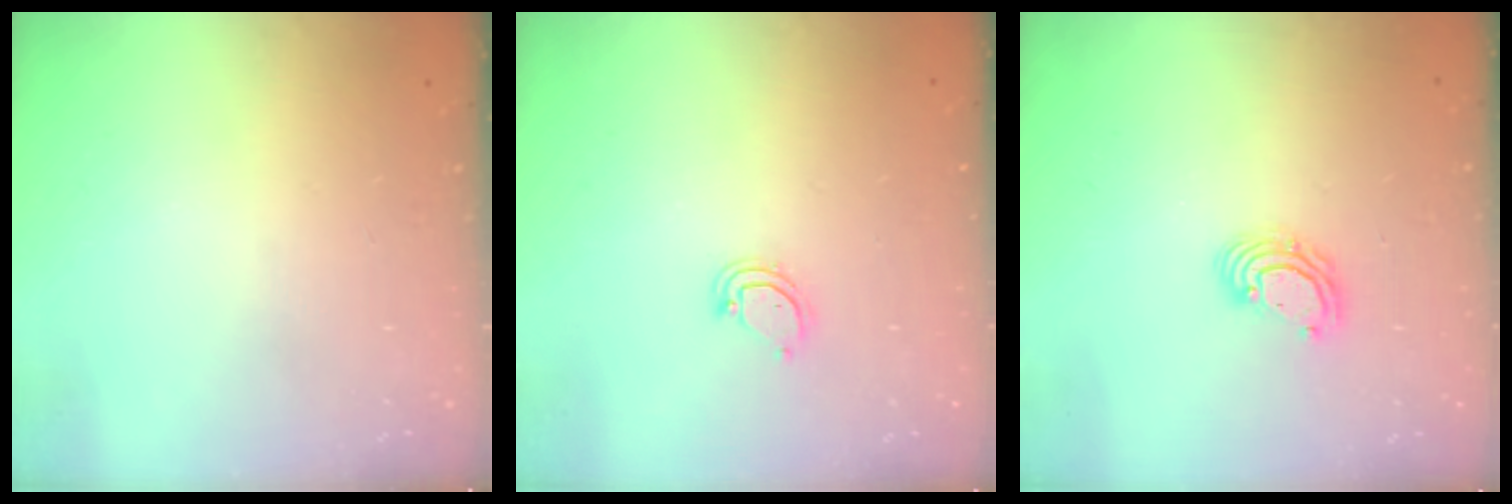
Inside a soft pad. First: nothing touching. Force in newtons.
{"total": 3.1, "press": 3.1, "slide": 0.2}
{"total": 5.7, "press": 5.7, "slide": 0.2}